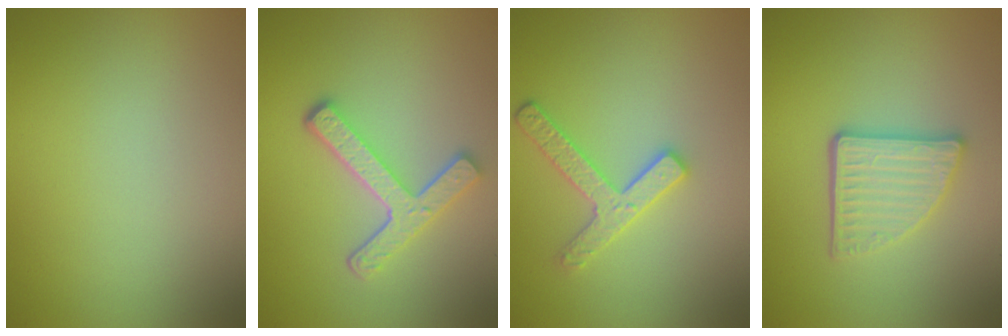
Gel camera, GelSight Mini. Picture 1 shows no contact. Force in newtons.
{"total": 4.4, "press": 3.4, "slide": 2.9}
{"total": 2.9, "press": 2.8, "slide": 0.6}
{"total": 4.0, "press": 3.2, "slide": 2.4}